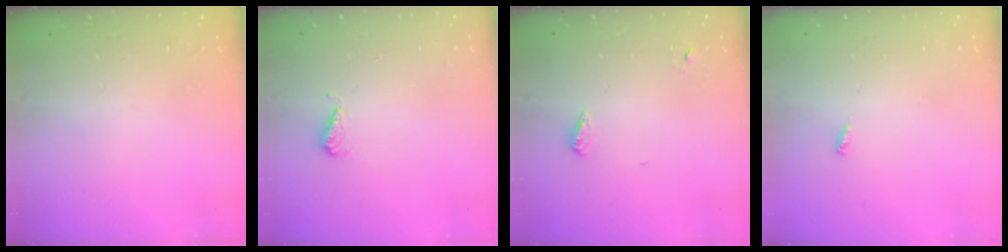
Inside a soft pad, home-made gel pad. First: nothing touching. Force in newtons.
{"total": 4.0, "press": 3.8, "slide": 1.2}
{"total": 4.6, "press": 4.4, "slide": 1.0}
{"total": 2.5, "press": 2.5, "slide": 0.2}